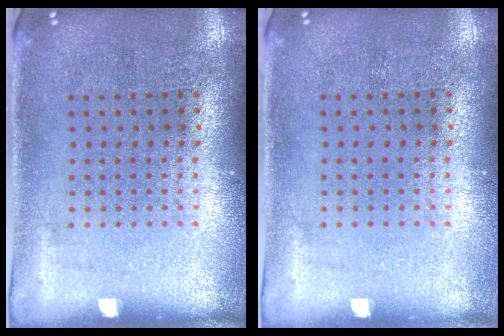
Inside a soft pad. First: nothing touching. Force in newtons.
{"total": 0.0}